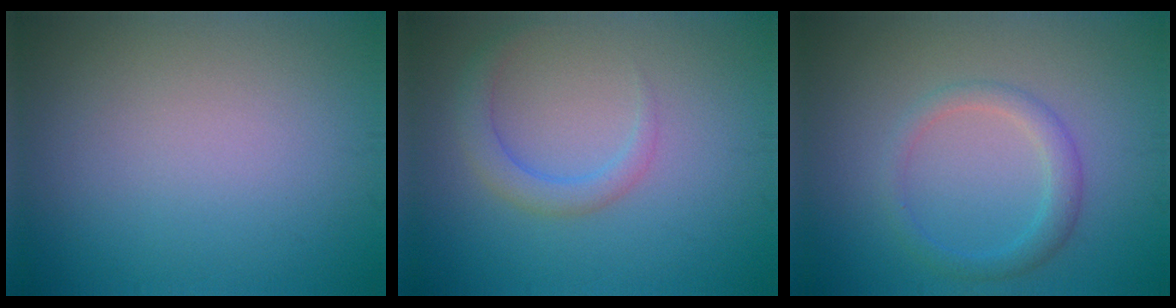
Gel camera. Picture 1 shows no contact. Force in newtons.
{"total": 2.2, "press": 2.2, "slide": 0.1}
{"total": 2.3, "press": 2.3, "slide": 0.0}